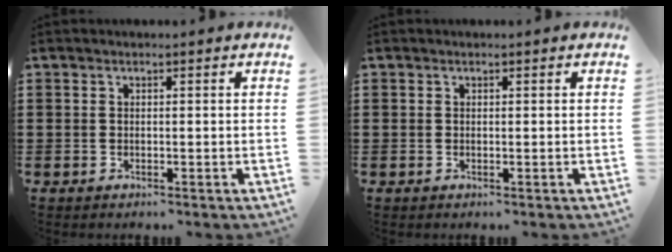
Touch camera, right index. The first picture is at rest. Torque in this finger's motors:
{"motor_torque": [1.29, 0.26, 0.00, 0.01]}